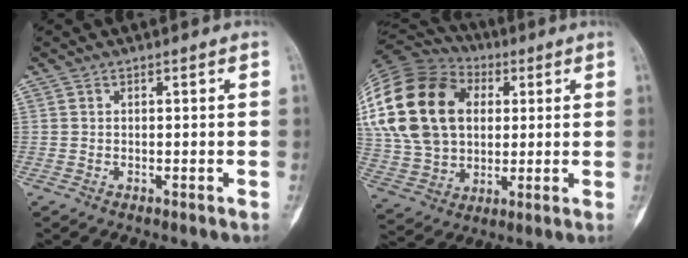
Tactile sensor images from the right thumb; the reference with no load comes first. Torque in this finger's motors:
{"motor_torque": [-1.18, 2.48, 2.37, 0.40, 0.27]}